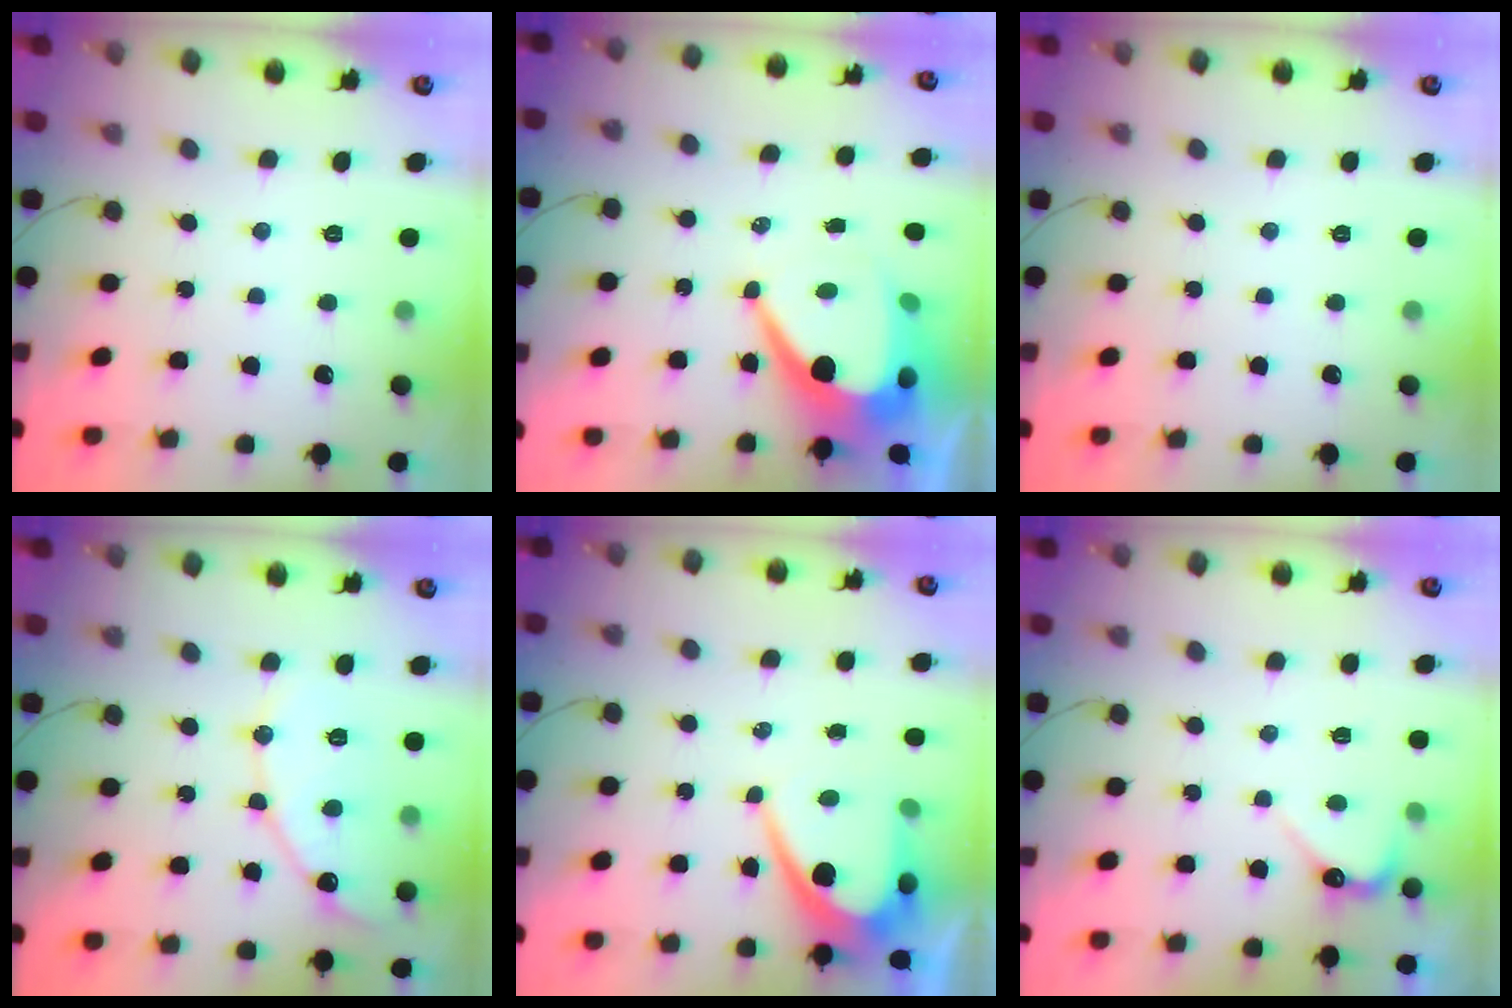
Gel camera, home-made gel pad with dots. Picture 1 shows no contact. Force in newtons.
{"total": 13.4, "press": 13.4, "slide": 1.2}
{"total": 0.0}
{"total": 11.0, "press": 10.9, "slide": 0.9}
{"total": 8.7, "press": 8.7, "slide": 0.4}
{"total": 2.9, "press": 2.9, "slide": 0.3}